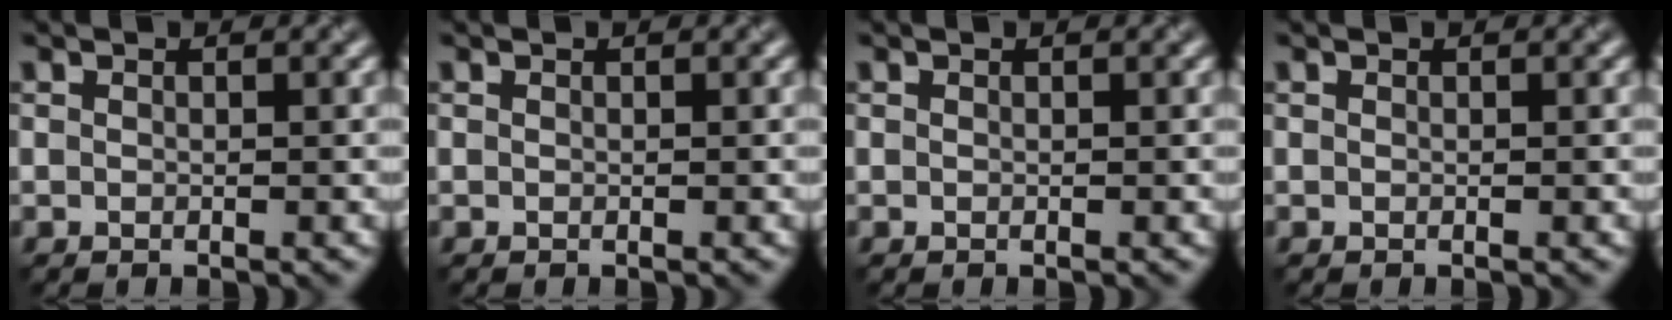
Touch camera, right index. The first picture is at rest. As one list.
[{"total": 0.0}, {"total": 0.0}, {"total": 0.0}]